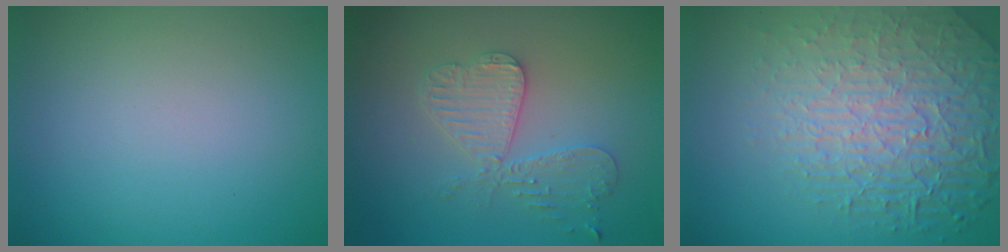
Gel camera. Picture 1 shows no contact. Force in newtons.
{"total": 4.0, "press": 3.7, "slide": 1.5}
{"total": 8.8, "press": 6.0, "slide": 6.4}